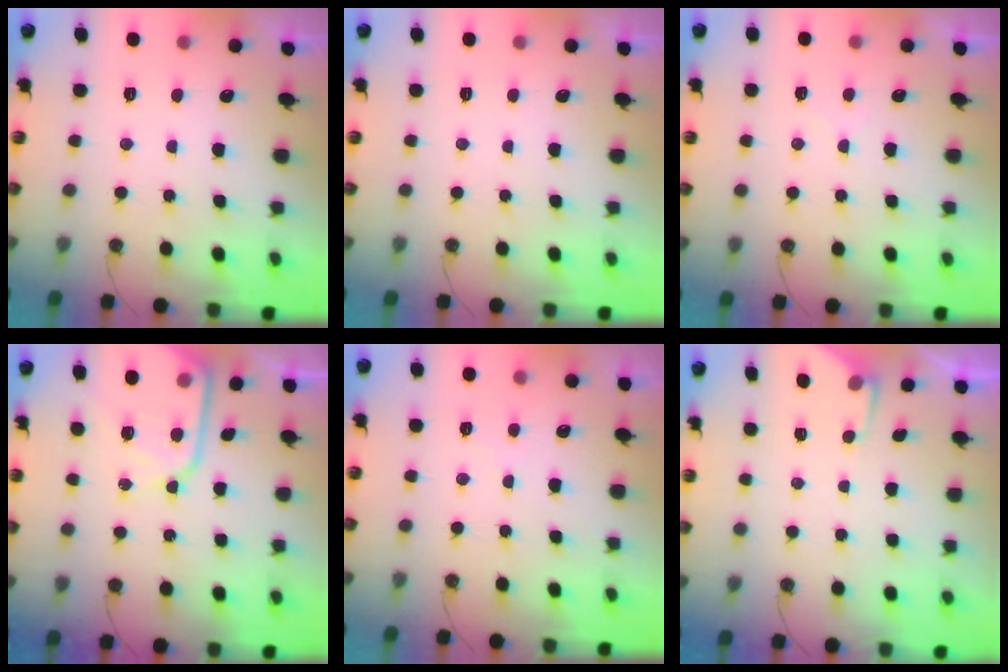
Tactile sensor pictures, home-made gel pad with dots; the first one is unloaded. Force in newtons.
{"total": 0.0}
{"total": 4.6, "press": 4.6, "slide": 0.5}
{"total": 13.6, "press": 13.6, "slide": 1.3}
{"total": 4.7, "press": 4.6, "slide": 0.6}
{"total": 2.9, "press": 2.9, "slide": 0.5}